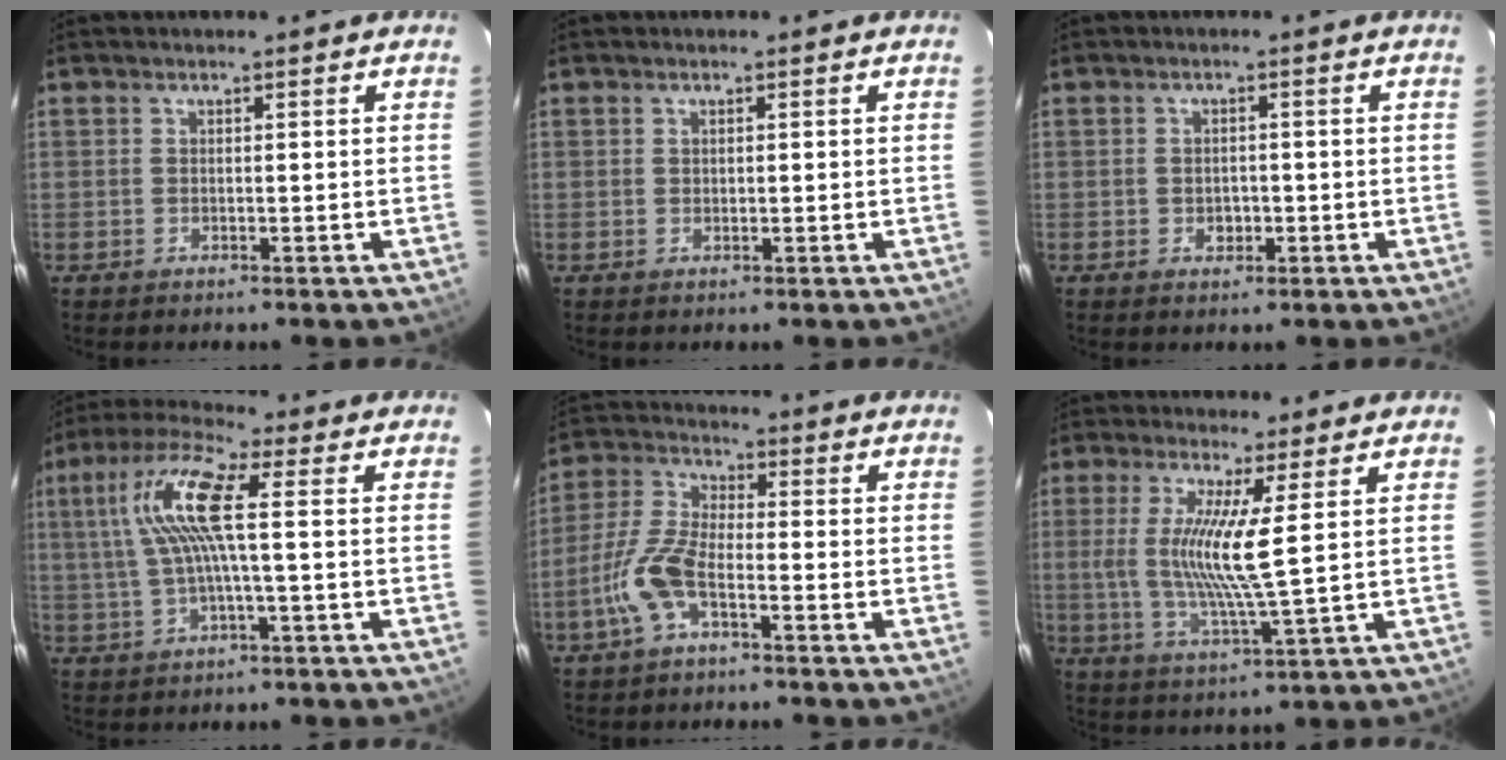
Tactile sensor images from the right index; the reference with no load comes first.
{"total": 0.6, "force": [0.3, 0.5, 0.2], "torque": [-0.002, 0.000, 0.006]}
{"total": 3.1, "force": [-0.3, 2.9, 1.0], "torque": [-0.015, 0.005, 0.005]}
{"total": 11.1, "force": [1.4, 1.5, 10.9], "torque": [-0.215, 0.011, 0.028]}
{"total": 9.3, "force": [-4.2, 3.3, 7.6], "torque": [-0.177, 0.003, -0.088]}
{"total": 10.8, "force": [2.0, 0.2, 10.6], "torque": [-0.207, -0.015, 0.039]}